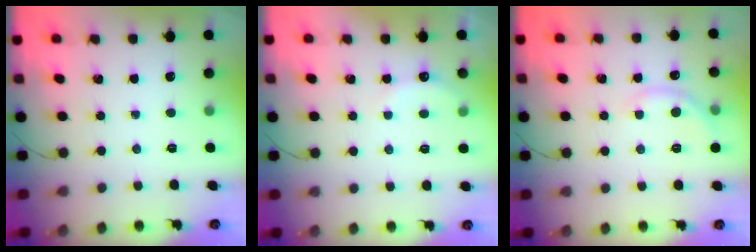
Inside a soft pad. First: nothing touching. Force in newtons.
{"total": 3.9, "press": 3.7, "slide": 1.2}
{"total": 3.3, "press": 3.1, "slide": 1.2}